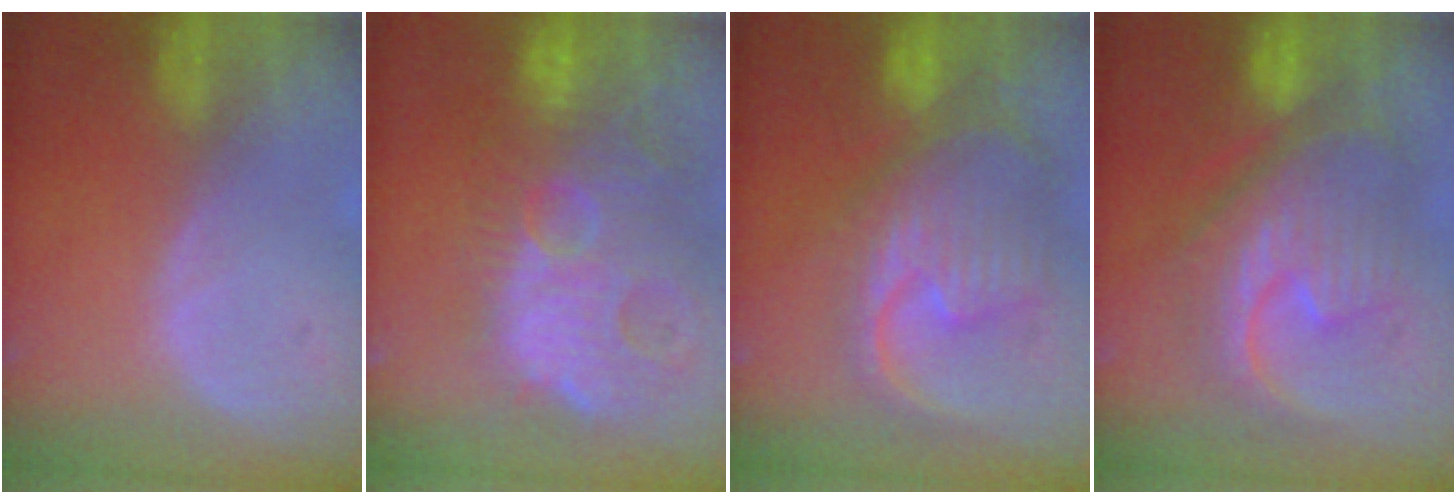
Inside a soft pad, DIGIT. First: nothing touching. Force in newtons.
{"total": 14.8, "press": 12.7, "slide": 7.6}
{"total": 12.2, "press": 10.5, "slide": 6.2}
{"total": 11.8, "press": 11.7, "slide": 1.2}